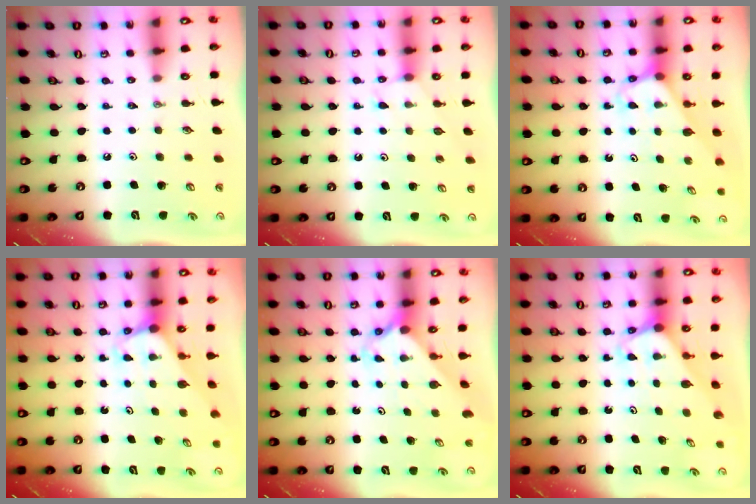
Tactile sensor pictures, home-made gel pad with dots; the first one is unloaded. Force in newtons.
{"total": 4.6, "press": 4.6, "slide": 0.5}
{"total": 3.2, "press": 3.2, "slide": 0.2}
{"total": 2.9, "press": 2.9, "slide": 0.1}
{"total": 2.1, "press": 2.1, "slide": 0.1}
{"total": 2.0, "press": 2.0, "slide": 0.0}